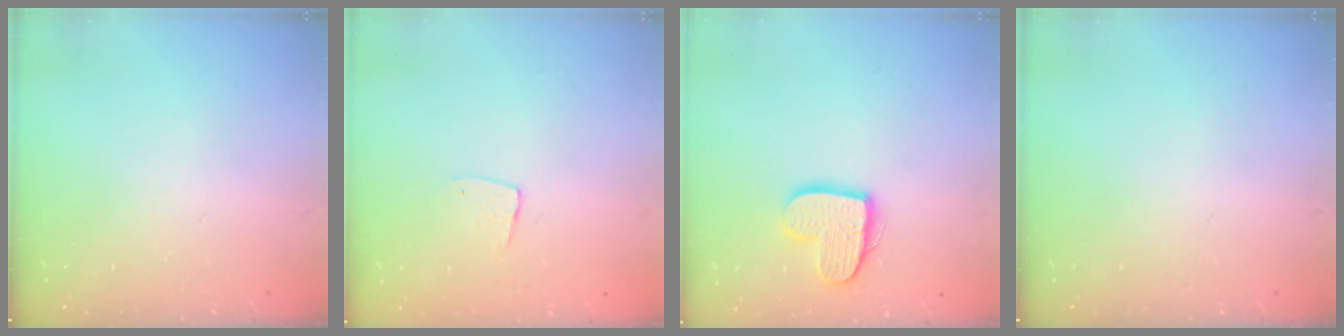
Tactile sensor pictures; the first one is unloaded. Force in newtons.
{"total": 5.3, "press": 5.3, "slide": 0.3}
{"total": 11.5, "press": 11.5, "slide": 0.6}
{"total": 0.0}